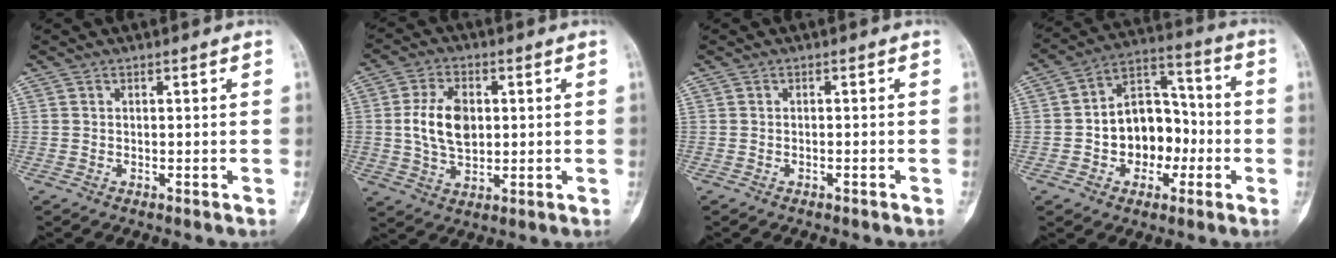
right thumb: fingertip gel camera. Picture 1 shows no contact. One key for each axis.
{"total": 9.7, "fx": 0.9, "fy": 6.2, "fz": 7.4, "tx": -0.128, "ty": 0.000, "tz": 0.021}
{"total": 0.5, "fx": -0.4, "fy": 0.1, "fz": 0.3, "tx": -0.012, "ty": 0.009, "tz": -0.005}
{"total": 13.7, "fx": -2.5, "fy": 10.0, "fz": 9.0, "tx": -0.084, "ty": 0.050, "tz": -0.045}